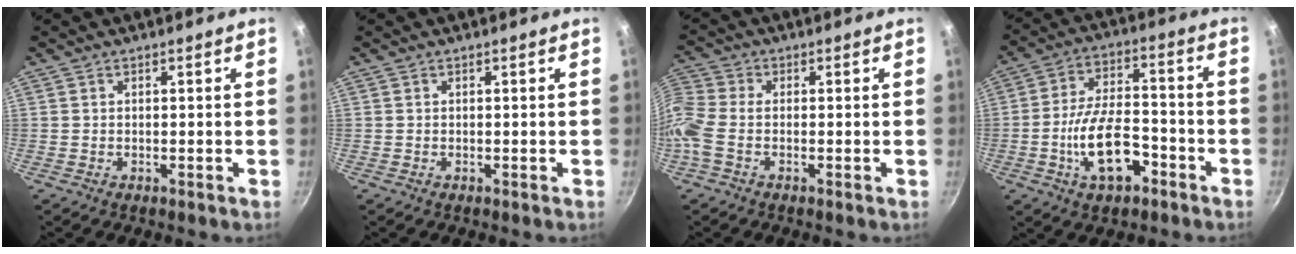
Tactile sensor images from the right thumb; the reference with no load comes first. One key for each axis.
{"total": 0.0}
{"total": 8.7, "fx": -1.6, "fy": 5.3, "fz": 6.7, "tx": -0.186, "ty": 0.015, "tz": -0.039}
{"total": 13.2, "fx": -5.0, "fy": 6.6, "fz": 10.3, "tx": -0.178, "ty": 0.036, "tz": -0.086}